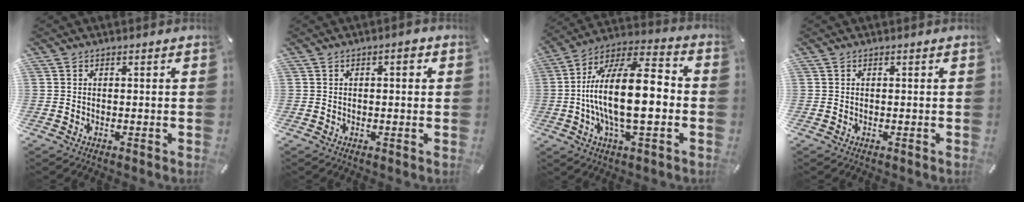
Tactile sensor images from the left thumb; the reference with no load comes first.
{"total": 2.4, "force": [0.4, 1.0, 2.1], "torque": [-0.027, 0.002, 0.000]}
{"total": 21.2, "force": [-2.3, 8.3, 19.3], "torque": [-0.363, -0.002, -0.043]}
{"total": 0.0}